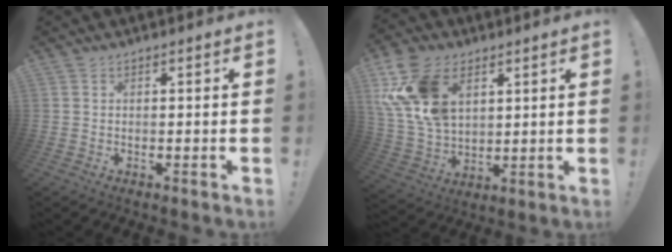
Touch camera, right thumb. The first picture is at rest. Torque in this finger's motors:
{"motor_torque": [1.93, 1.93, 1.66, 0.71, 0.14]}